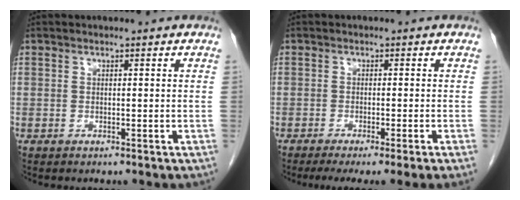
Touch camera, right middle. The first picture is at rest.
{"total": 8.2, "force": [-6.2, -1.1, 5.2], "torque": [-0.061, -0.018, -0.092]}